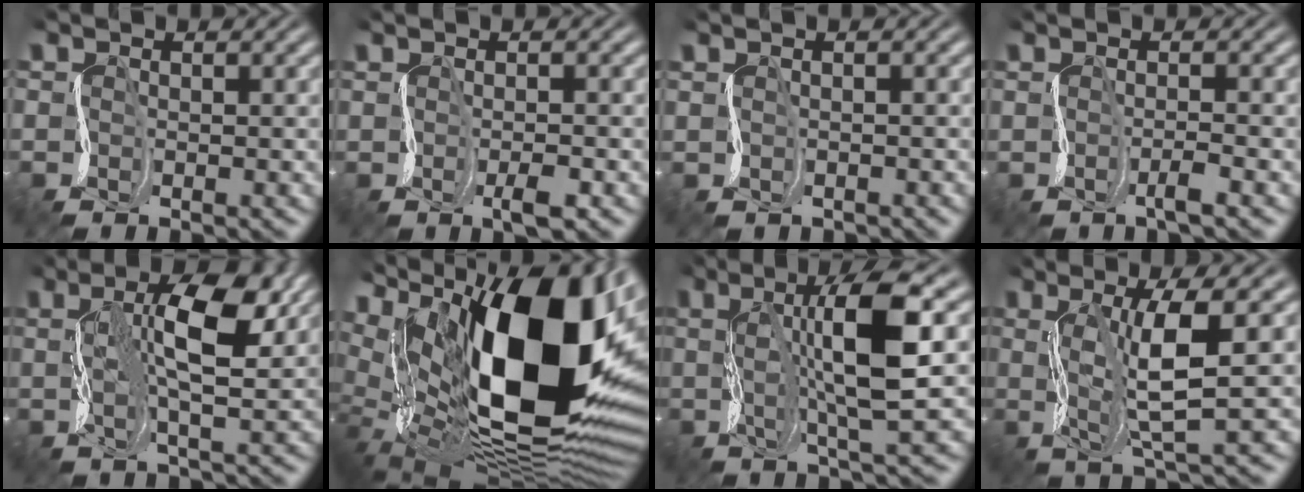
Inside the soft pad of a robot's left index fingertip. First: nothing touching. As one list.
[{"total": 0.9, "force": [0.4, -0.4, 0.8], "torque": [-0.021, 0.007, -0.003]}, {"total": 1.2, "force": [0.8, -0.4, -0.8], "torque": [0.017, 0.009, 0.005]}, {"total": 0.8, "force": [0.4, -0.6, 0.3], "torque": [-0.008, 0.009, -0.010]}, {"total": 7.1, "force": [3.7, 1.6, 5.8], "torque": [-0.096, 0.023, 0.051]}, {"total": 17.3, "force": [6.5, 8.1, 13.8], "torque": [-0.218, 0.010, 0.114]}, {"total": 8.2, "force": [3.0, 1.2, 7.5], "torque": [-0.120, 0.018, 0.049]}, {"total": 5.0, "force": [2.3, 0.3, 4.4], "torque": [-0.083, 0.014, 0.035]}]